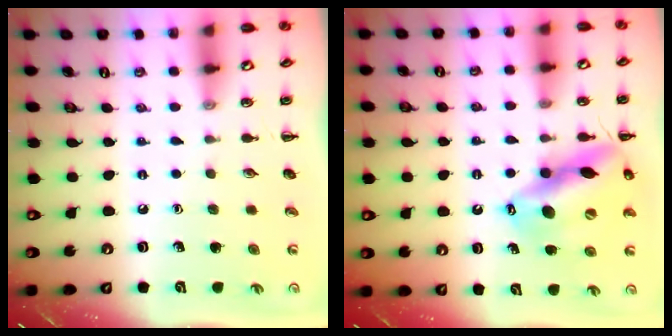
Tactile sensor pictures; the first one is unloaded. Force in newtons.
{"total": 16.5, "press": 16.2, "slide": 3.5}